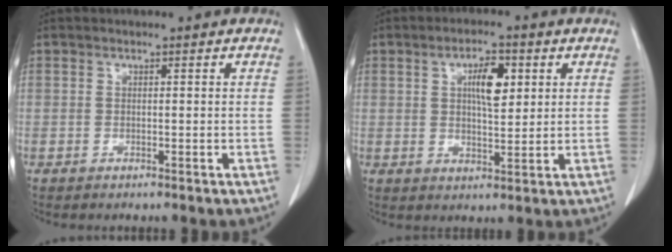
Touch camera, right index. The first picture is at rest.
{"total": 6.1, "force": [2.0, 2.1, 5.4], "torque": [-0.092, 0.004, 0.034]}